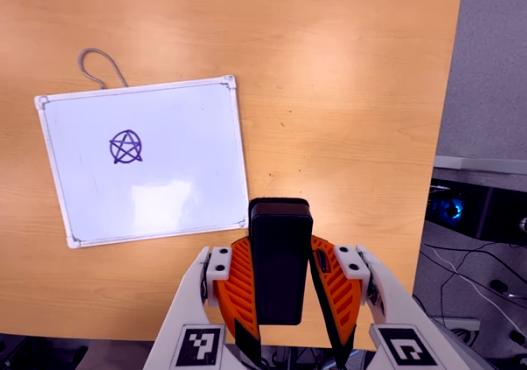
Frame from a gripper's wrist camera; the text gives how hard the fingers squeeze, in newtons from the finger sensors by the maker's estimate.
{"total": 6.8, "left": 5.5, "right": 8.1}